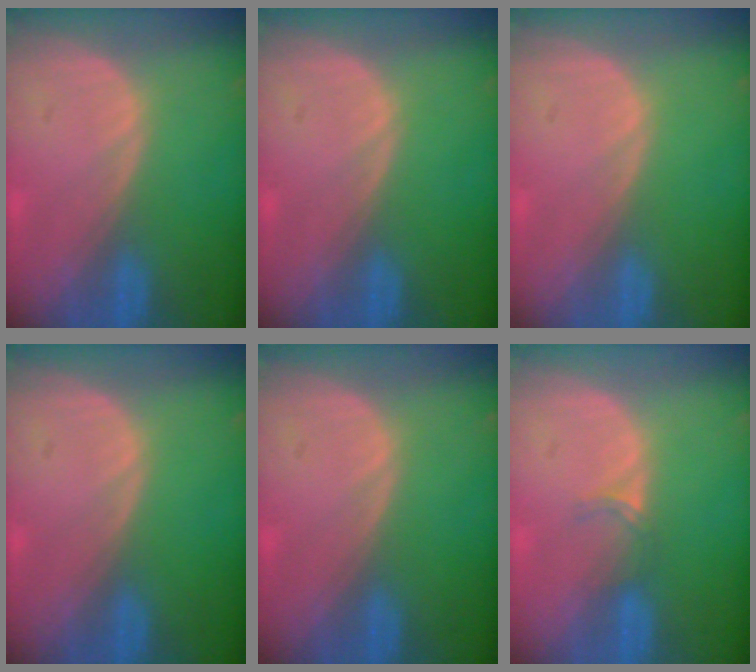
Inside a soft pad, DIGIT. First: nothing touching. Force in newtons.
{"total": 0.0}
{"total": 0.0}
{"total": 0.0}
{"total": 0.0}
{"total": 1.9, "press": 1.5, "slide": 1.2}